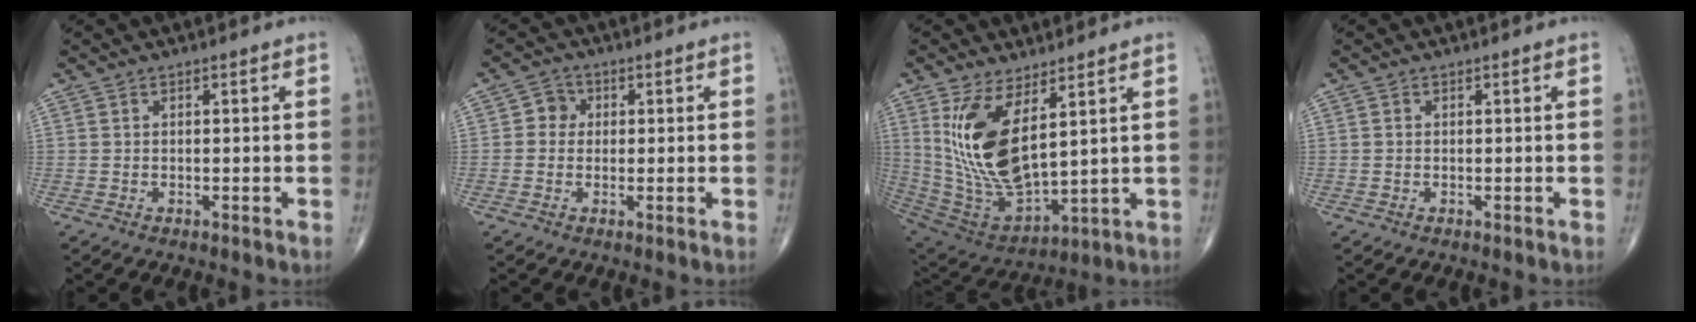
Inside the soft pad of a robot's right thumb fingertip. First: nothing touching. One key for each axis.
{"total": 3.2, "fx": 0.3, "fy": 3.0, "fz": 1.1, "tx": 0.004, "ty": 0.007, "tz": -0.003}
{"total": 16.7, "fx": 5.7, "fy": 7.1, "fz": 13.9, "tx": -0.269, "ty": -0.036, "tz": 0.135}
{"total": 0.0}